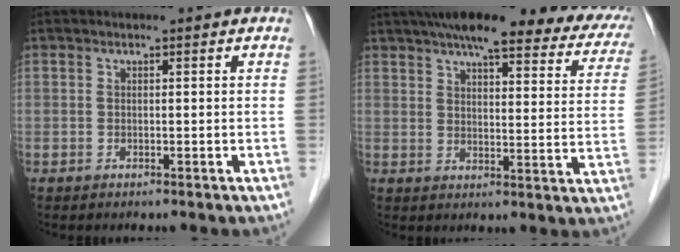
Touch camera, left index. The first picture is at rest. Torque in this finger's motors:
{"motor_torque": [1.07, -1.07, 0.17, 0.13]}